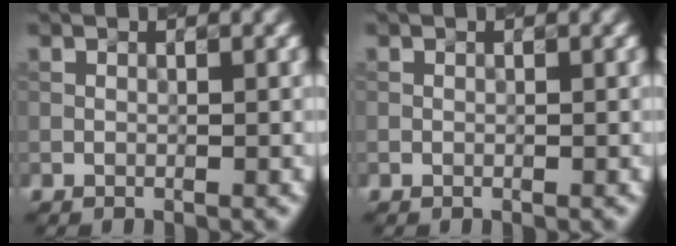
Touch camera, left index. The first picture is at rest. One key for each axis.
{"total": 0.0}